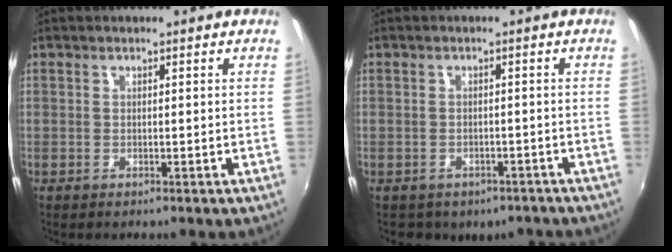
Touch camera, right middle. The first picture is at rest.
{"total": 6.3, "force": [-4.3, 4.1, 2.1], "torque": [-0.047, -0.009, -0.042]}